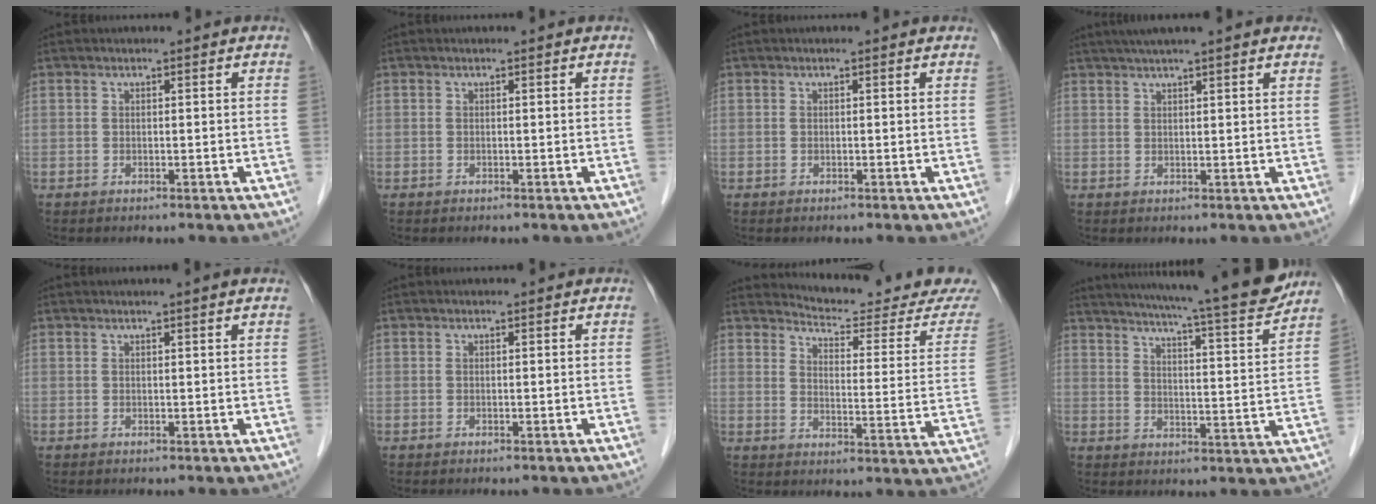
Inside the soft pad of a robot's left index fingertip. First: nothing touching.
{"total": 0.0}
{"total": 0.0}
{"total": 8.2, "force": [6.4, 0.1, 5.1], "torque": [-0.077, 0.035, 0.085]}
{"total": 1.1, "force": [0.9, -0.3, 0.6], "torque": [-0.018, 0.002, 0.022]}
{"total": 0.0}
{"total": 15.6, "force": [15.4, -0.1, 2.5], "torque": [-0.032, -0.100, 0.172]}
{"total": 19.7, "force": [17.4, -0.1, 9.2], "torque": [-0.145, -0.031, 0.233]}